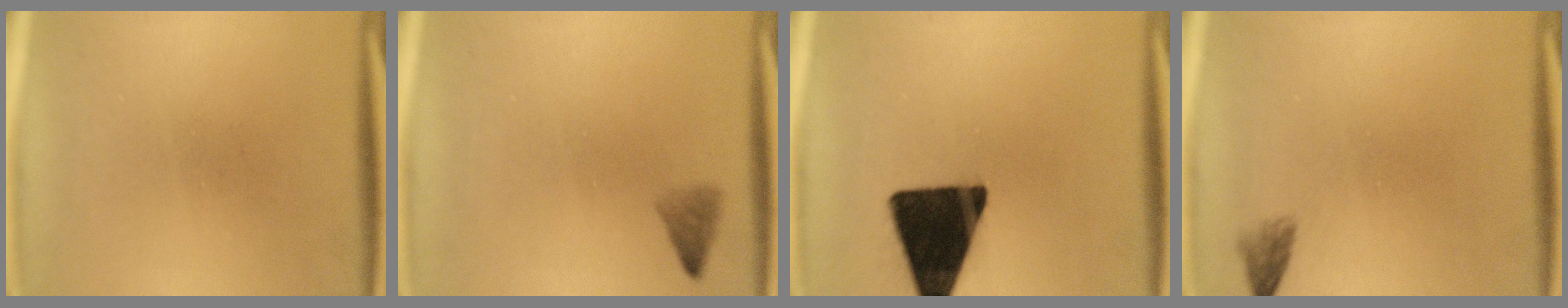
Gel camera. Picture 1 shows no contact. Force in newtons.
{"total": 1.6}
{"total": 18.2}
{"total": 1.5}